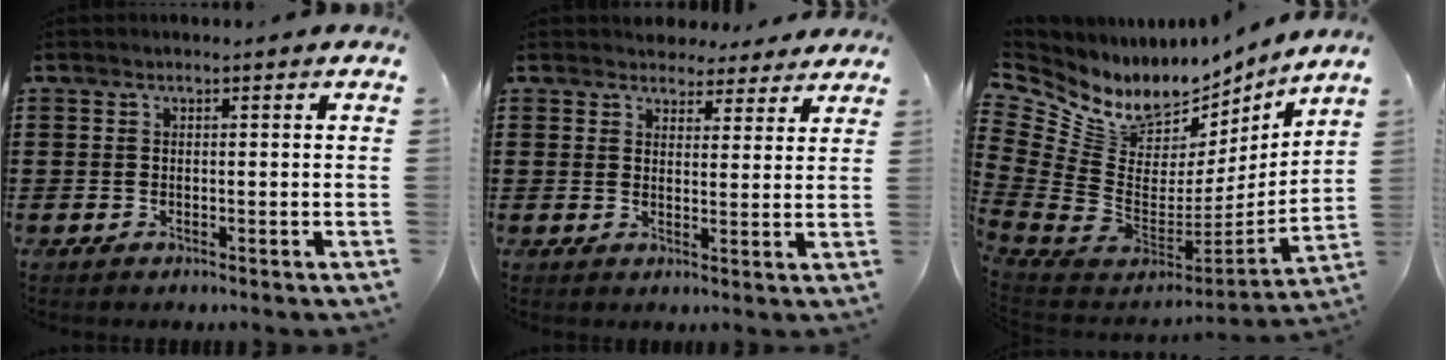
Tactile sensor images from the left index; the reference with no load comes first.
{"total": 3.9, "force": [3.6, 1.4, 0.4], "torque": [-0.012, -0.009, 0.068]}
{"total": 9.4, "force": [6.4, 6.0, 3.4], "torque": [-0.115, -0.073, 0.114]}